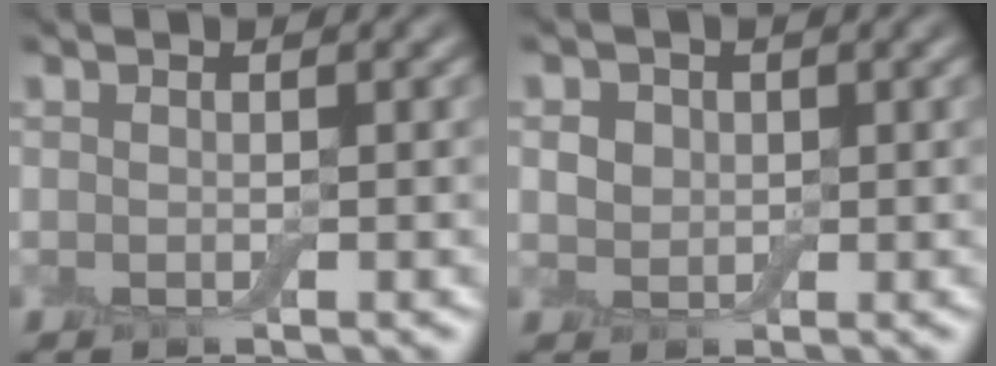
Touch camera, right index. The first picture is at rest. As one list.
[{"total": 1.6, "force": [0.4, 1.5, 0.3], "torque": [-0.006, 0.000, 0.003]}]